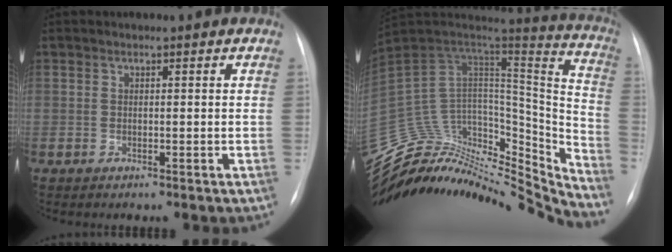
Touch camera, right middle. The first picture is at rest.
{"total": 34.6, "force": [-32.1, 8.7, 9.3], "torque": [-0.135, 0.030, -0.463]}